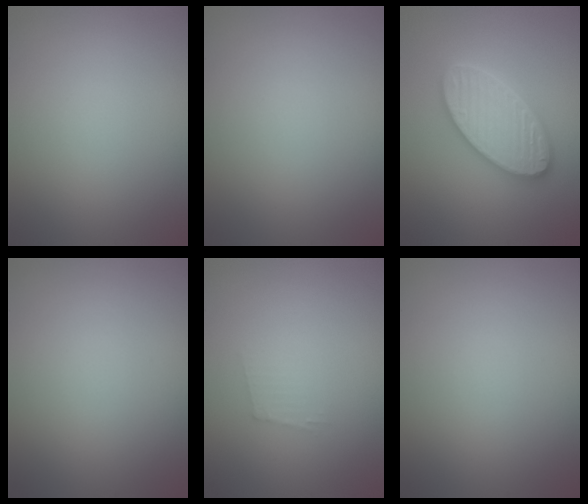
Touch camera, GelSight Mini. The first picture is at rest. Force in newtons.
{"total": 0.0}
{"total": 5.8, "press": 5.8, "slide": 0.5}
{"total": 0.0}
{"total": 1.1, "press": 1.0, "slide": 0.2}
{"total": 0.0}